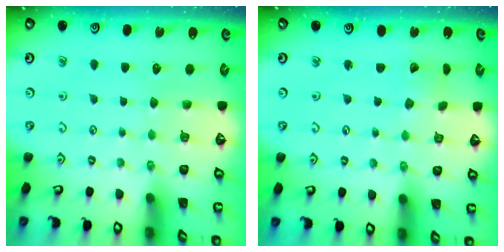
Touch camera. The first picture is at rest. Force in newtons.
{"total": 1.8, "press": 1.7, "slide": 0.1}